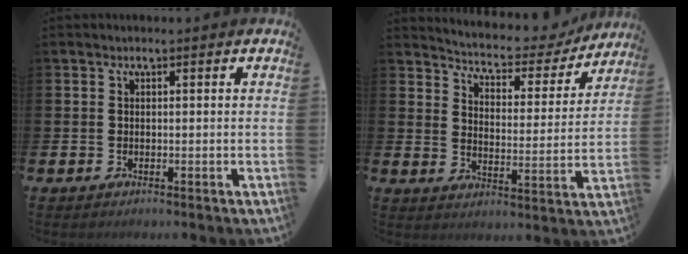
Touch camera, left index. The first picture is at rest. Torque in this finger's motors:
{"motor_torque": [1.04, -1.10, 0.10, 0.02]}